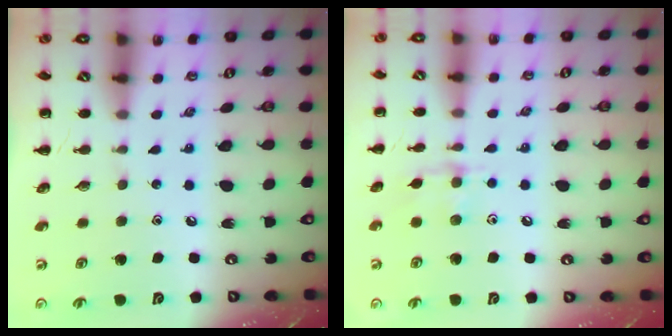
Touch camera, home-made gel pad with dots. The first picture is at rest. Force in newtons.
{"total": 7.2, "press": 7.2, "slide": 0.6}